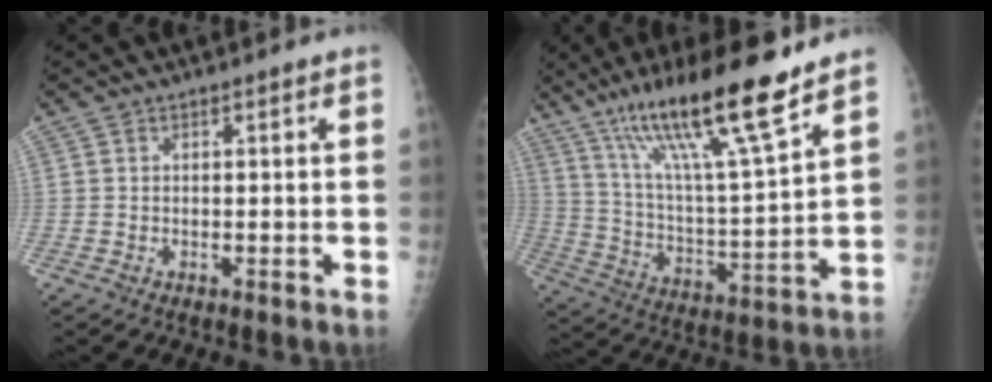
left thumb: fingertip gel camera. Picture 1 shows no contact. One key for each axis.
{"total": 21.0, "fx": 14.5, "fy": 2.3, "fz": 15.0, "tx": -0.247, "ty": -0.064, "tz": 0.257}